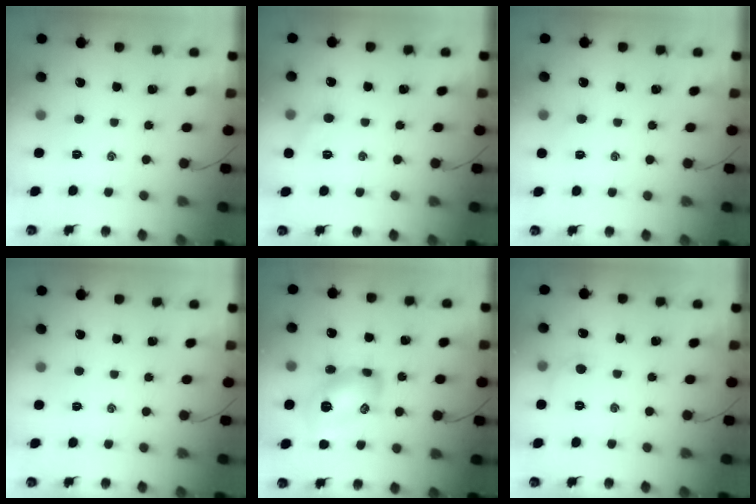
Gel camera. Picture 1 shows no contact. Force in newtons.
{"total": 6.1, "press": 5.8, "slide": 1.9}
{"total": 3.3, "press": 3.1, "slide": 0.9}
{"total": 0.0}
{"total": 15.4, "press": 15.4, "slide": 0.7}
{"total": 4.4, "press": 4.2, "slide": 1.5}